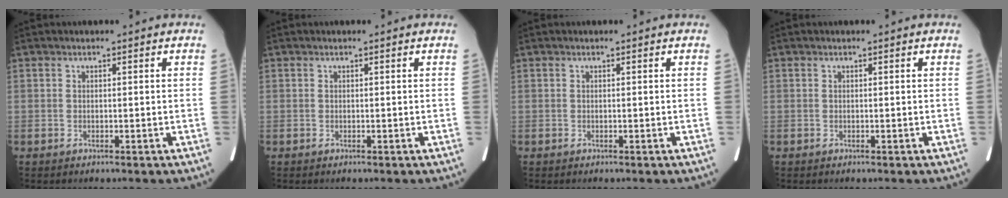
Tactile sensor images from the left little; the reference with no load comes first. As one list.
[{"total": 0.0}, {"total": 0.0}, {"total": 0.0}]